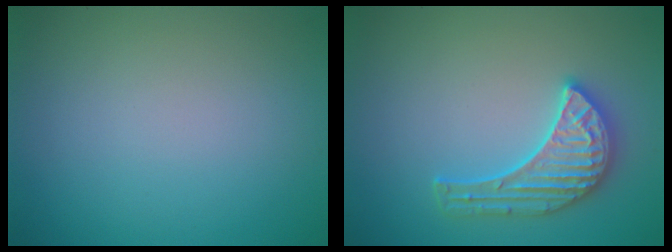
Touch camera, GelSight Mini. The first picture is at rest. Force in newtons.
{"total": 4.2, "press": 3.9, "slide": 1.5}